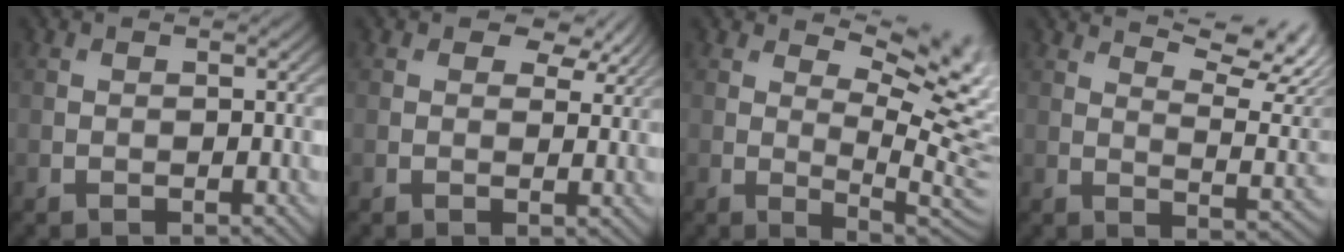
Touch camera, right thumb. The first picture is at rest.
{"total": 3.8, "force": [2.5, 2.1, 2.0], "torque": [-0.030, -0.011, 0.034]}
{"total": 11.2, "force": [6.5, 3.8, 8.3], "torque": [-0.137, 0.000, 0.085]}
{"total": 12.2, "force": [8.2, 3.6, 8.3], "torque": [-0.132, 0.015, 0.113]}